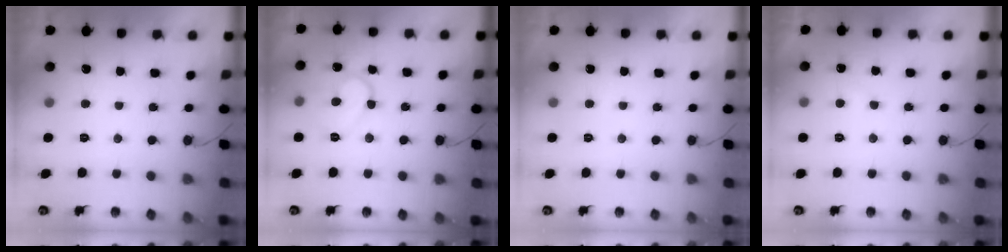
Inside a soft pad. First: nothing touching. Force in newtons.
{"total": 9.5, "press": 9.4, "slide": 0.7}
{"total": 0.0}
{"total": 3.5, "press": 3.5, "slide": 0.2}